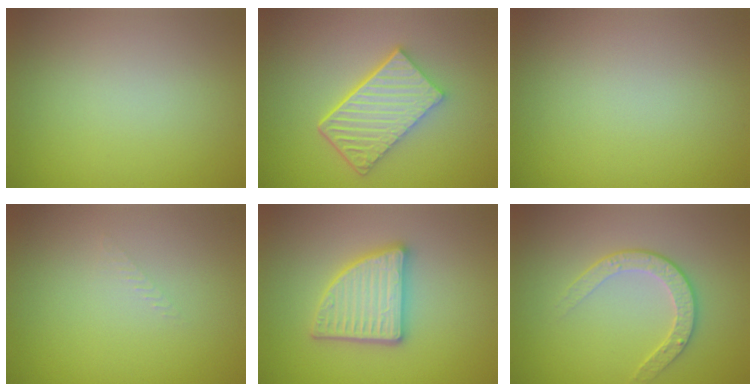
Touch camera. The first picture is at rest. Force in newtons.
{"total": 6.1, "press": 4.4, "slide": 4.2}
{"total": 0.0}
{"total": 0.8, "press": 0.7, "slide": 0.2}
{"total": 4.9, "press": 4.8, "slide": 0.8}
{"total": 2.6, "press": 2.0, "slide": 1.7}